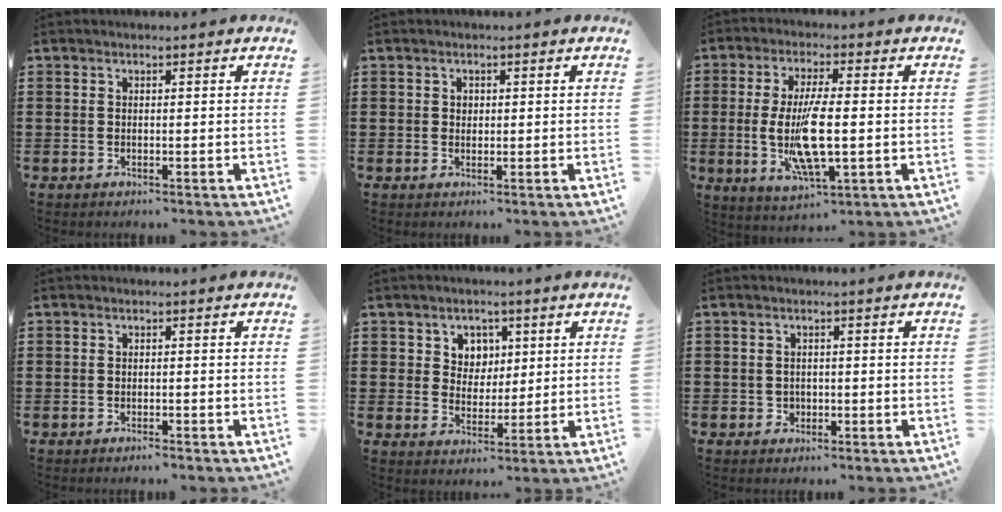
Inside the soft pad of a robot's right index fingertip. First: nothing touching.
{"total": 1.0, "force": [0.3, 0.8, 0.5], "torque": [-0.011, 0.005, 0.006]}
{"total": 10.0, "force": [-1.1, 2.8, 9.5], "torque": [-0.197, -0.015, -0.020]}
{"total": 0.7, "force": [-0.6, 0.1, 0.2], "torque": [-0.007, -0.001, -0.012]}
{"total": 4.3, "force": [1.8, 3.8, 0.7], "torque": [-0.026, 0.010, 0.029]}
{"total": 1.1, "force": [-0.1, 1.1, 0.2], "torque": [-0.007, 0.004, -0.004]}